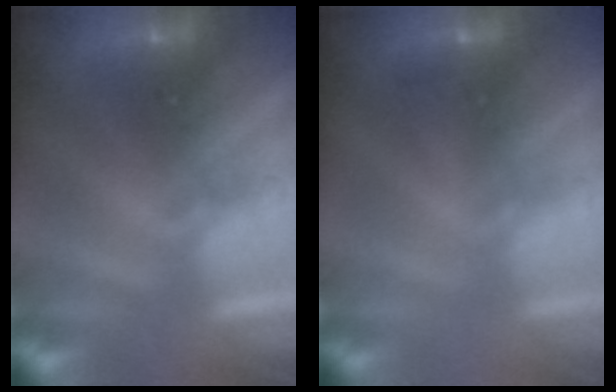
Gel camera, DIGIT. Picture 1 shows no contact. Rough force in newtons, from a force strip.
{"total": 2.9}